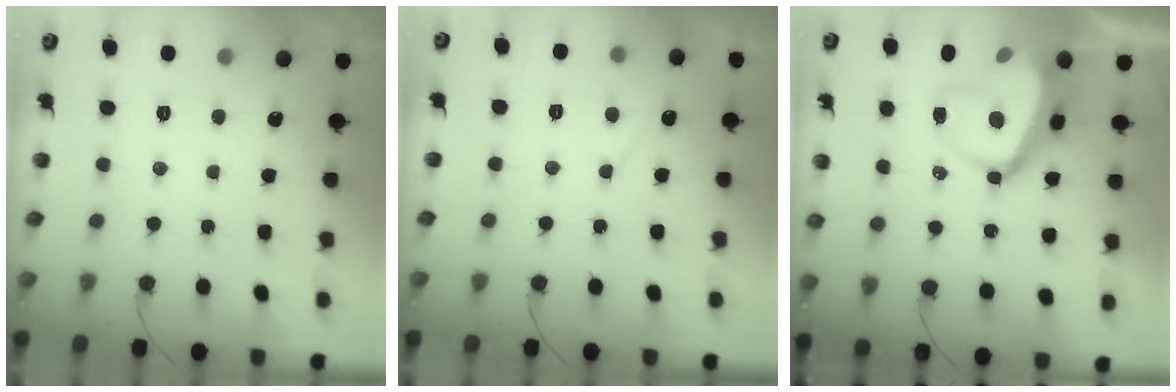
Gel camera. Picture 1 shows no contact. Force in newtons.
{"total": 4.1, "press": 4.0, "slide": 0.5}
{"total": 14.7, "press": 14.6, "slide": 1.4}